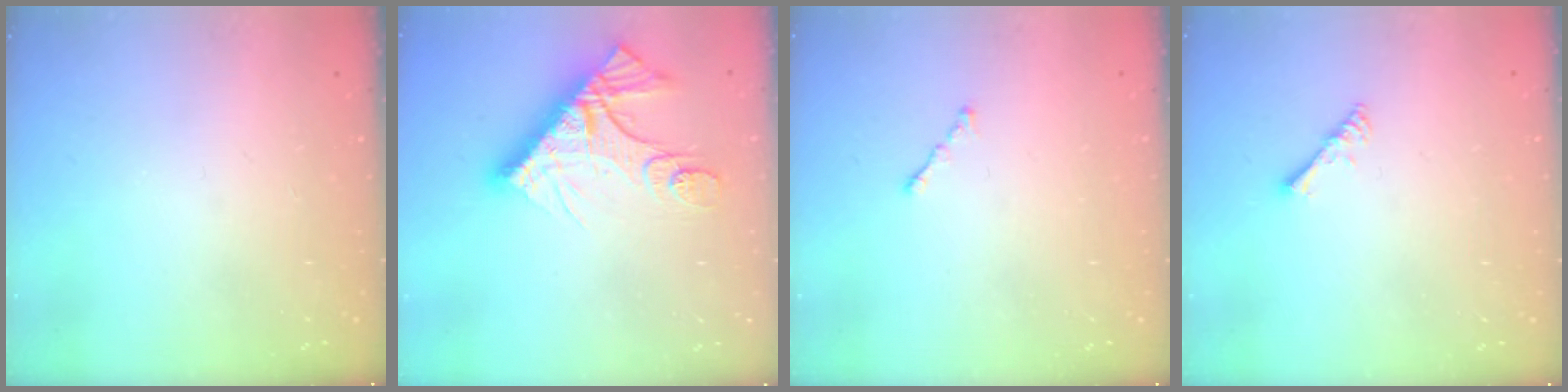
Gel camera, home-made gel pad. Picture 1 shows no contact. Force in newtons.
{"total": 17.1, "press": 17.1, "slide": 0.9}
{"total": 0.6, "press": 0.5, "slide": 0.4}
{"total": 3.4, "press": 3.4, "slide": 0.6}